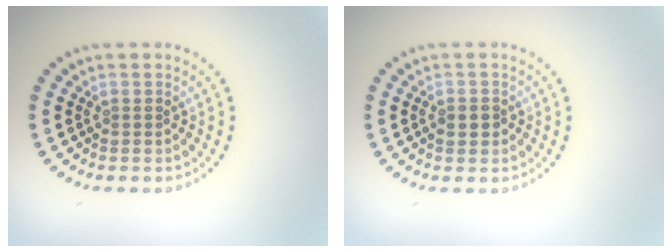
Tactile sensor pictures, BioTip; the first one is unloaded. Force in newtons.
{"total": 1.6, "press": 1.6, "slide": 0.3}